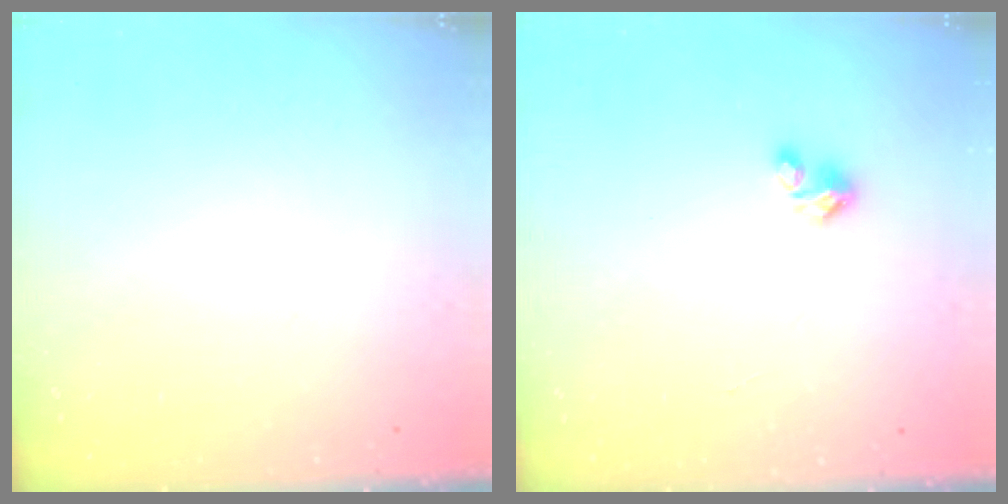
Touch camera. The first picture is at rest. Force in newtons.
{"total": 1.6, "press": 1.6, "slide": 0.1}